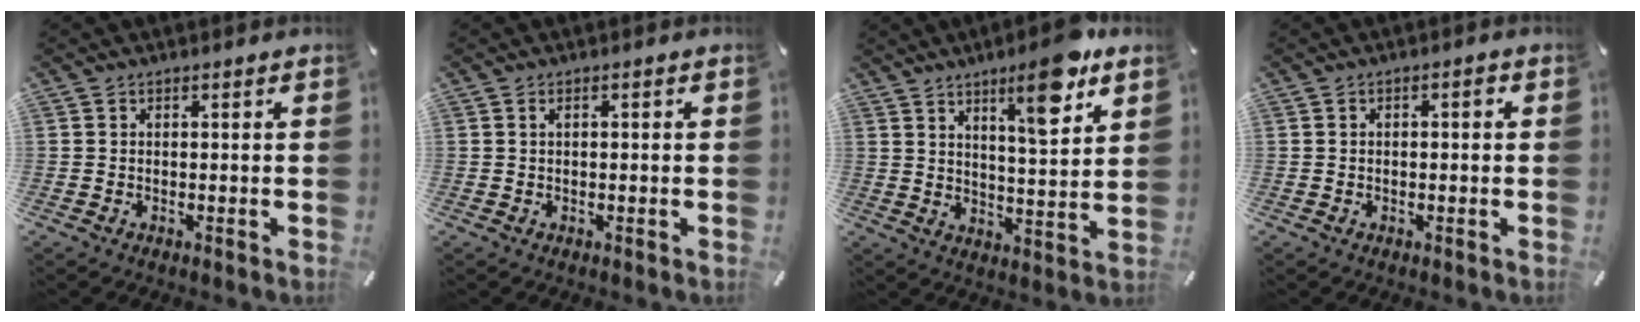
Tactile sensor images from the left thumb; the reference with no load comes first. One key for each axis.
{"total": 0.9, "fx": 0.0, "fy": 0.4, "fz": 0.8, "tx": -0.015, "ty": 0.001, "tz": -0.002}
{"total": 12.0, "fx": 7.9, "fy": 2.6, "fz": 8.7, "tx": -0.129, "ty": -0.048, "tz": 0.127}
{"total": 1.7, "fx": -0.1, "fy": 0.9, "fz": 1.5, "tx": -0.029, "ty": 0.007, "tz": -0.003}